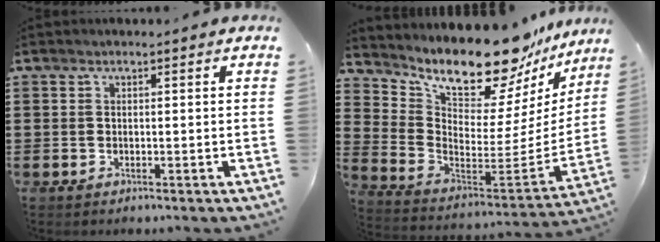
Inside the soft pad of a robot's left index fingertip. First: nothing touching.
{"total": 13.4, "force": [11.9, 3.1, 5.3], "torque": [-0.106, -0.105, 0.198]}